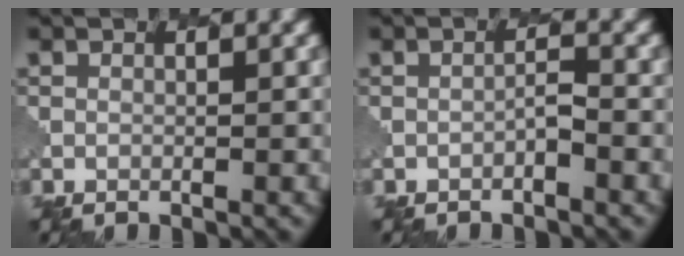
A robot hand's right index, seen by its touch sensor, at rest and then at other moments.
{"total": 0.8, "force": [-0.4, 0.1, 0.6], "torque": [-0.010, 0.005, -0.006]}